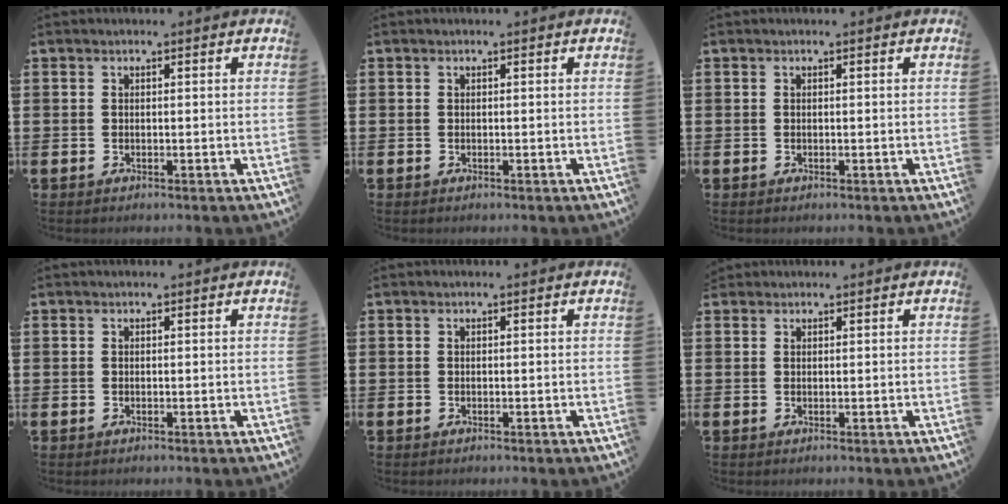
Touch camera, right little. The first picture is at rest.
{"total": 0.0}
{"total": 0.0}
{"total": 0.0}
{"total": 0.0}
{"total": 0.8, "force": [0.7, 0.3, -0.1], "torque": [0.008, 0.001, 0.012]}